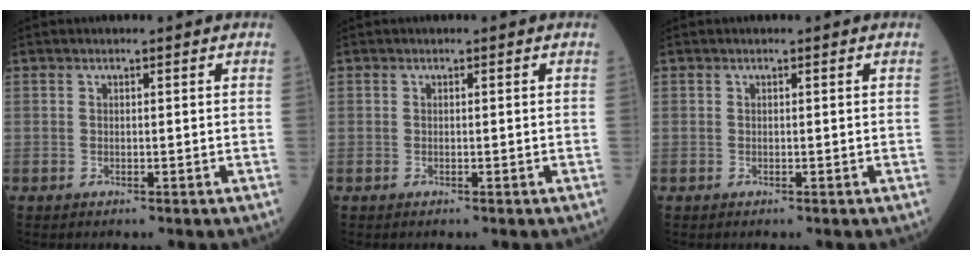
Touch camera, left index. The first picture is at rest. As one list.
[{"total": 0.0}, {"total": 0.0}]